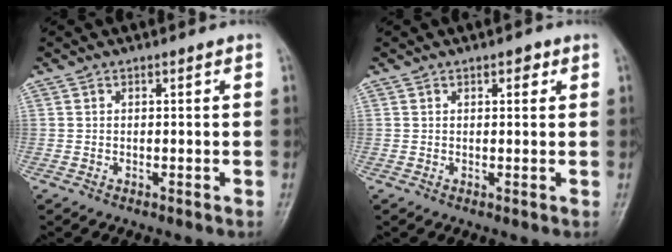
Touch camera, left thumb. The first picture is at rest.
{"total": 1.8, "force": [1.0, 0.9, 1.3], "torque": [-0.010, -0.001, 0.011]}